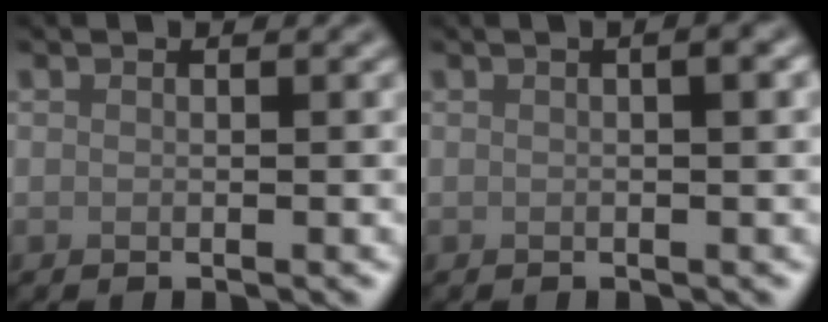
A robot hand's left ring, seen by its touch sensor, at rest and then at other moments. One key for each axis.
{"total": 1.9, "fx": 0.4, "fy": 0.4, "fz": 1.8, "tx": -0.022, "ty": 0.007, "tz": 0.006}